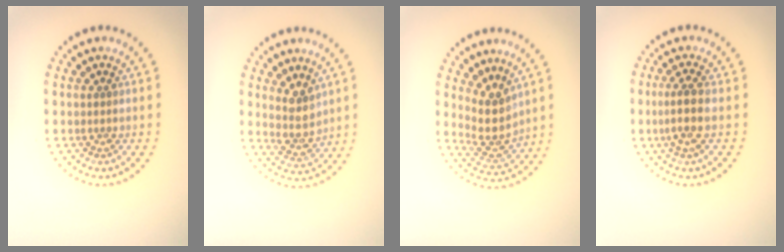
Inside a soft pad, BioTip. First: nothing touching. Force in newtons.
{"total": 3.0, "press": 2.4, "slide": 1.7}
{"total": 3.6, "press": 2.7, "slide": 2.3}
{"total": 2.6, "press": 2.2, "slide": 1.4}